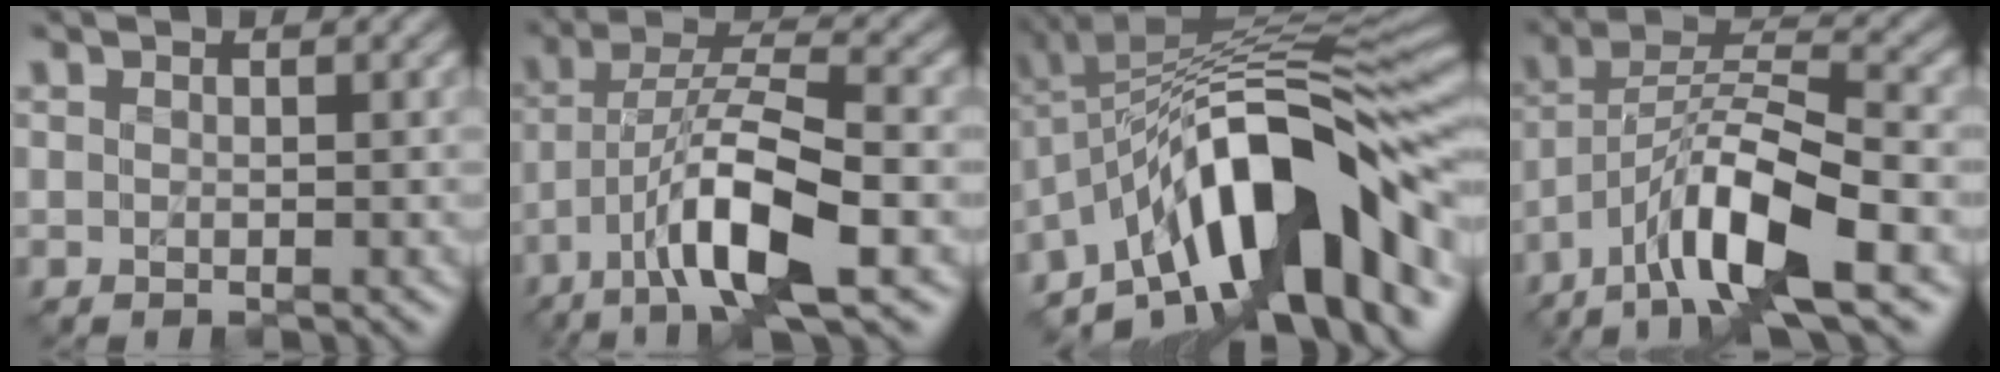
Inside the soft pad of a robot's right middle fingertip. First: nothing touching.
{"total": 9.5, "force": [-4.4, 2.1, 8.1], "torque": [-0.139, 0.014, -0.085]}
{"total": 13.9, "force": [-6.1, 4.5, 11.6], "torque": [-0.169, 0.028, -0.113]}
{"total": 9.7, "force": [-5.4, 2.2, 7.7], "torque": [-0.137, 0.014, -0.107]}